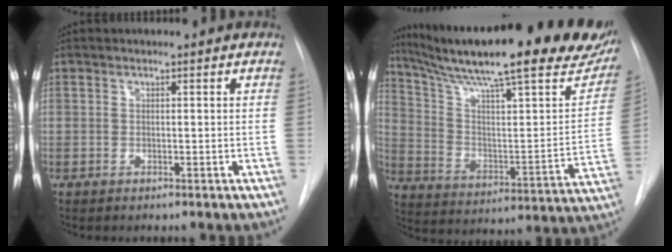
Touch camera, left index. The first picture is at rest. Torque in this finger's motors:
{"motor_torque": [0.00, -2.14, 0.08, 0.10]}